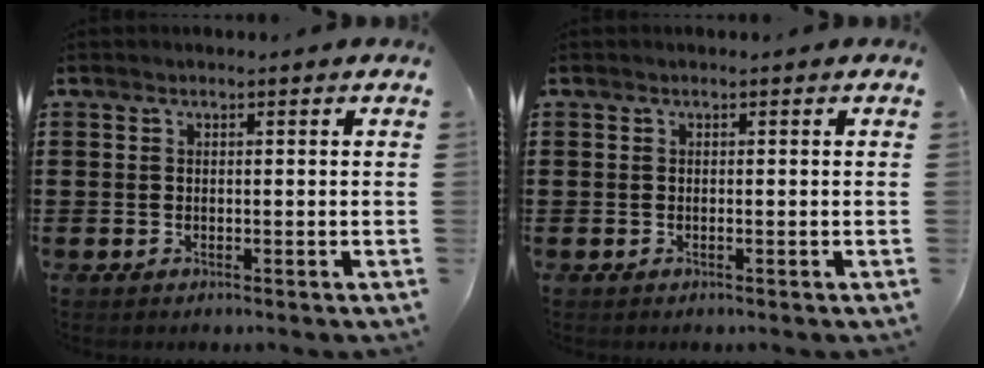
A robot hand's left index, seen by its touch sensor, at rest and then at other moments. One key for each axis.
{"total": 0.0}